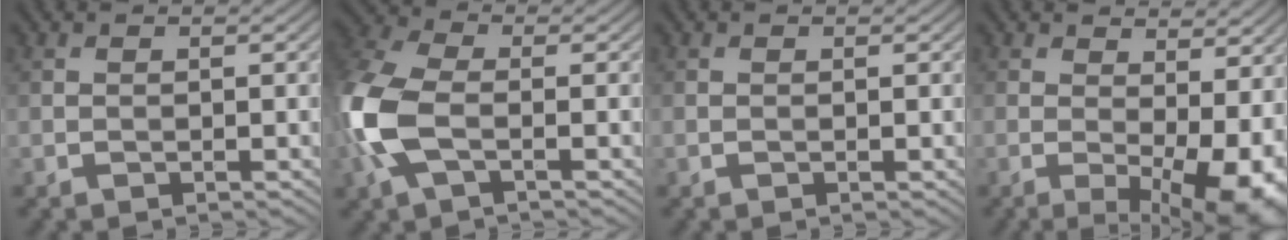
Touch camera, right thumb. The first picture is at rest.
{"total": 10.1, "force": [-1.9, 5.5, 8.2], "torque": [-0.233, -0.002, -0.050]}
{"total": 0.0}
{"total": 11.4, "force": [-0.3, 4.6, 10.4], "torque": [-0.137, -0.004, 0.011]}